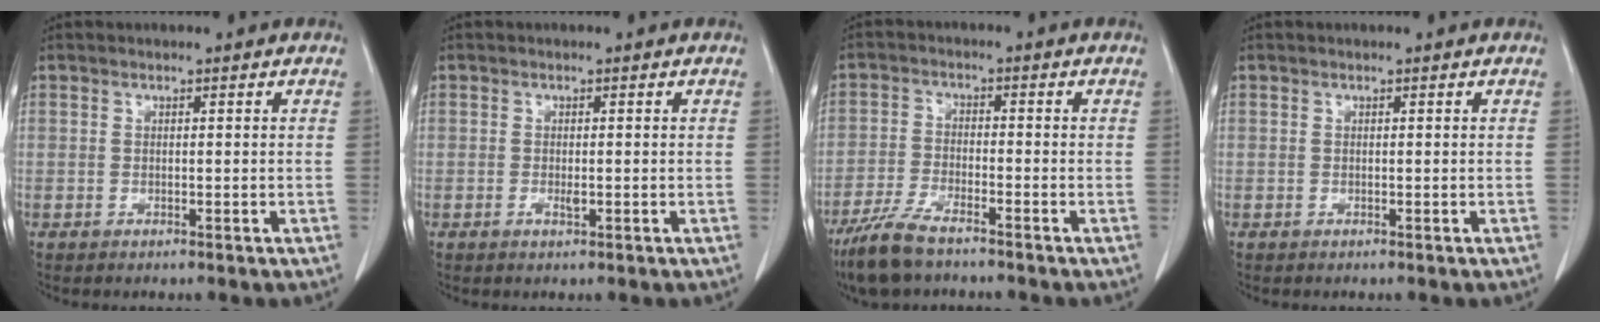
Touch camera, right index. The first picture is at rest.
{"total": 1.0, "force": [-0.3, 0.2, 0.9], "torque": [-0.020, -0.003, -0.004]}
{"total": 7.2, "force": [-5.6, 1.6, 4.2], "torque": [-0.096, -0.016, -0.109]}
{"total": 0.0}